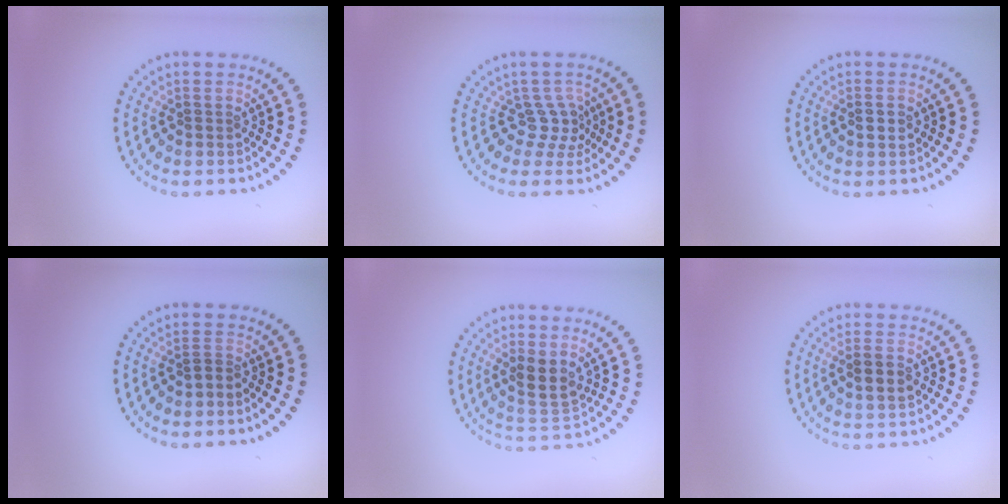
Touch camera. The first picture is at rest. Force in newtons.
{"total": 2.3, "press": 1.6, "slide": 1.7}
{"total": 1.0, "press": 0.9, "slide": 0.1}
{"total": 0.8, "press": 0.5, "slide": 0.7}
{"total": 3.0, "press": 2.6, "slide": 1.5}
{"total": 2.2, "press": 2.1, "slide": 0.6}